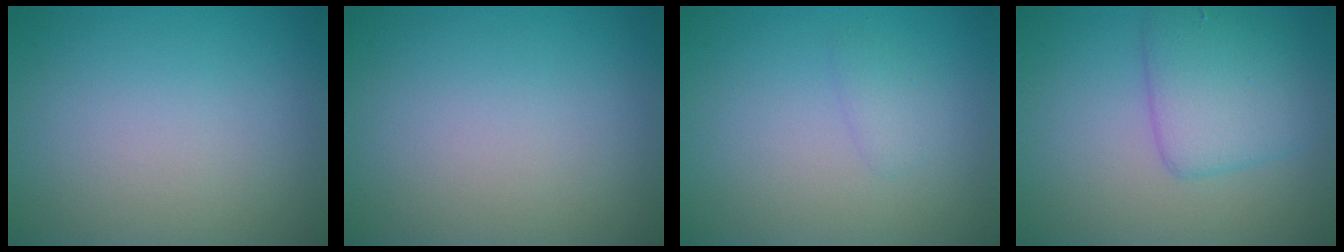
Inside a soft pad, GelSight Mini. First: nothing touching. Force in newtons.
{"total": 0.0}
{"total": 1.0, "press": 1.0, "slide": 0.1}
{"total": 4.3, "press": 4.3, "slide": 0.0}